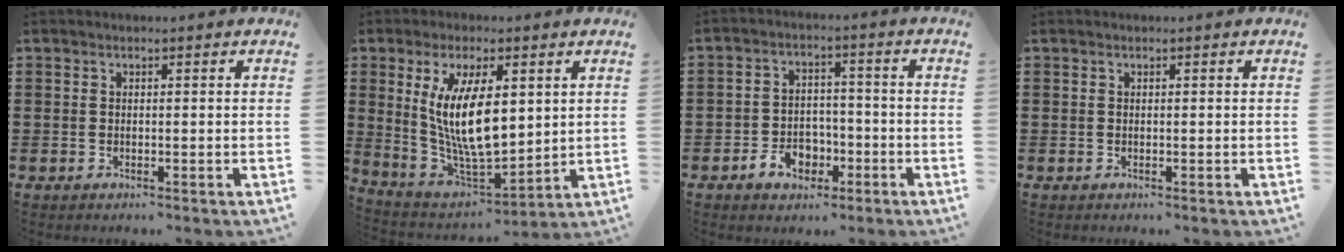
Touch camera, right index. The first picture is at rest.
{"total": 11.5, "force": [2.1, 4.4, 10.4], "torque": [-0.220, -0.002, 0.036]}
{"total": 5.2, "force": [-2.6, 3.8, 2.5], "torque": [-0.042, 0.009, -0.050]}
{"total": 0.0}